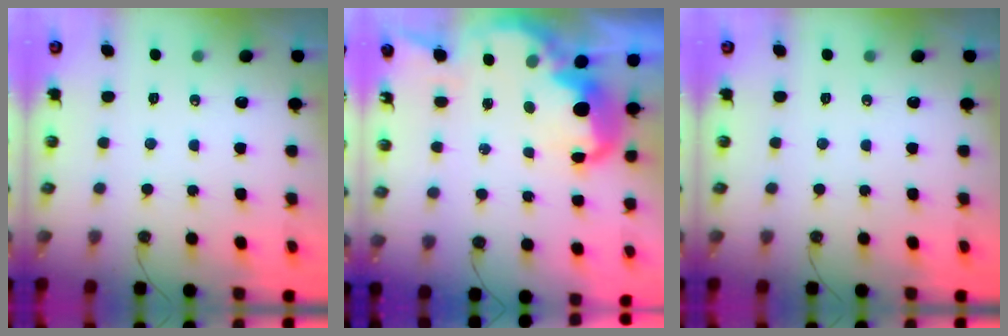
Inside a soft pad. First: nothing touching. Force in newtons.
{"total": 7.4, "press": 7.3, "slide": 0.7}
{"total": 0.0}